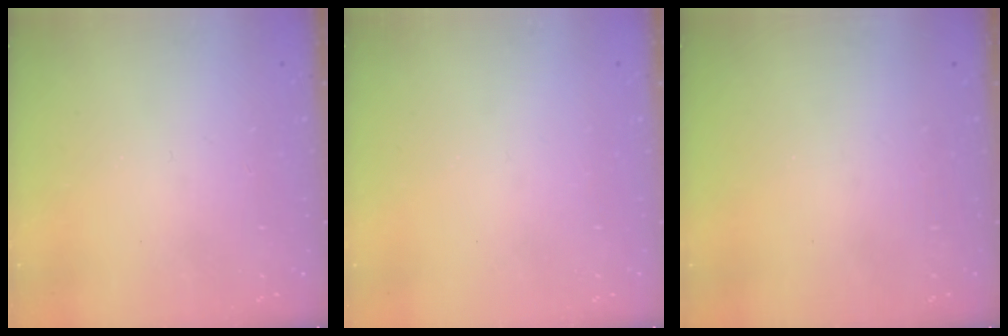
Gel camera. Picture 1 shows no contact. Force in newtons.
{"total": 0.0}
{"total": 0.0}